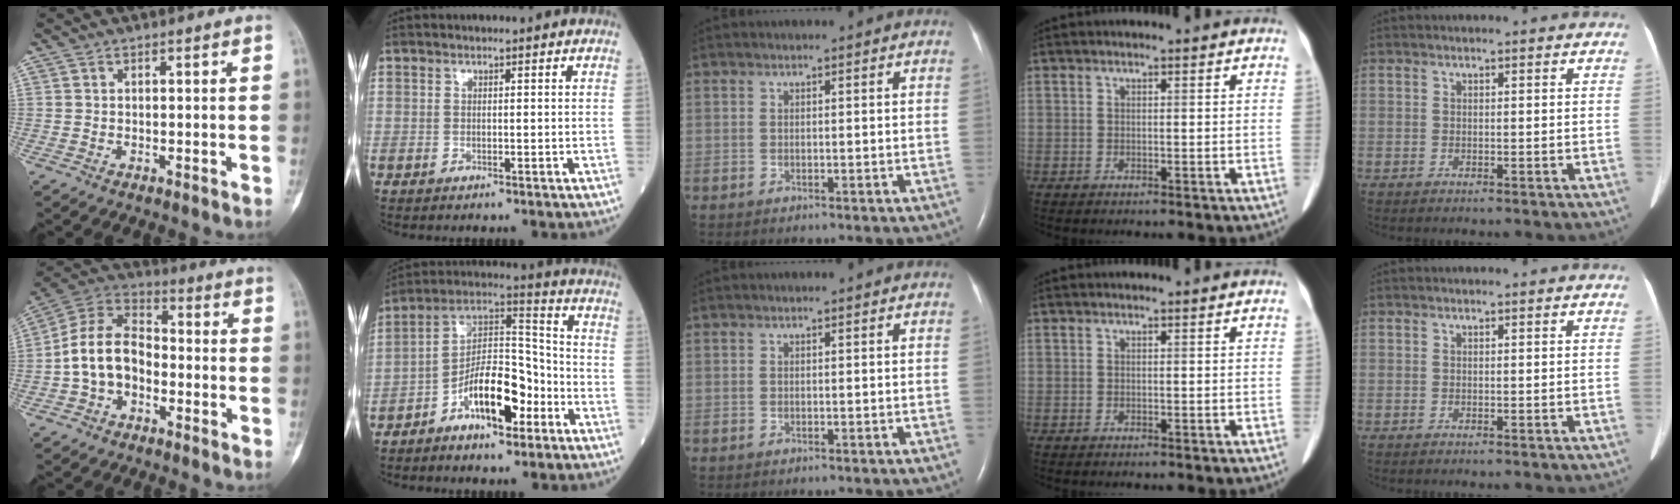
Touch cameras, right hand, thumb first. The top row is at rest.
{"thumb": {"total": 12.2, "force": [-2.8, 8.5, 8.2], "torque": [-0.141, 0.045, -0.065]}, "index": {"total": 11.8, "force": [-5.7, 4.5, 9.3], "torque": [-0.169, 0.027, -0.095]}}